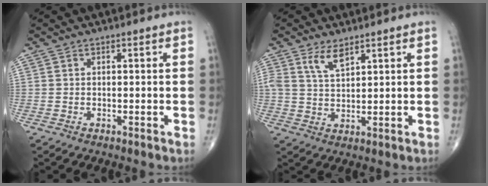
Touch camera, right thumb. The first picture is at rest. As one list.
[{"total": 4.8, "force": [3.0, 1.9, 3.2], "torque": [-0.058, -0.016, 0.063]}]